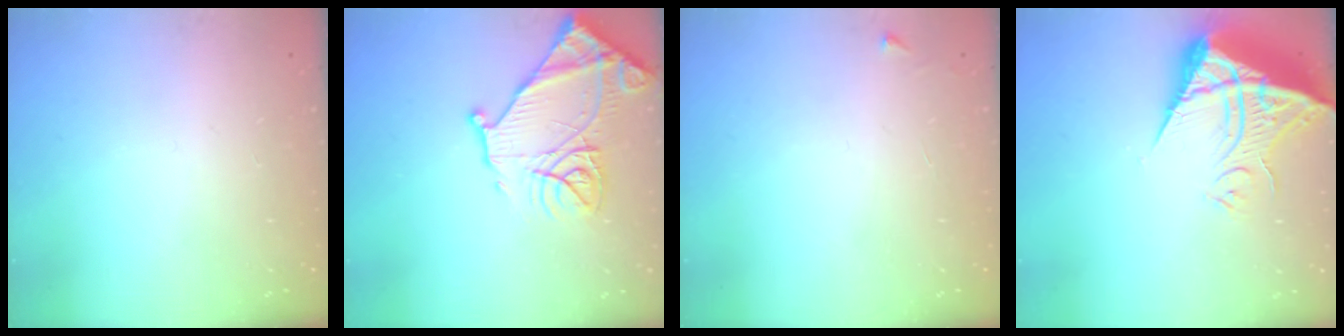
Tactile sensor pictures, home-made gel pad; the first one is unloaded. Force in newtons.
{"total": 17.7, "press": 17.7, "slide": 1.5}
{"total": 2.6, "press": 2.6, "slide": 0.3}
{"total": 13.9, "press": 13.9, "slide": 1.3}